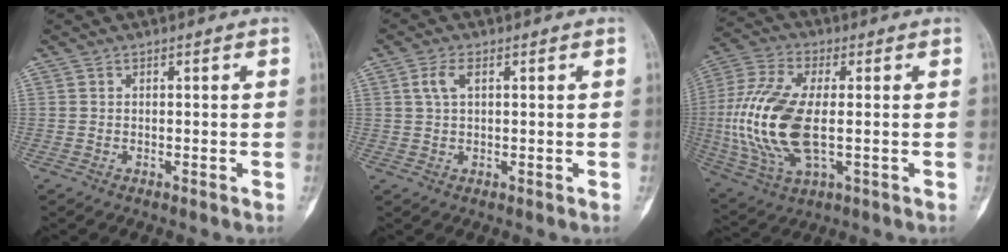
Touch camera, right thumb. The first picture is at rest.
{"total": 3.2, "force": [1.0, 1.6, 2.6], "torque": [-0.060, 0.007, 0.021]}
{"total": 18.6, "force": [-0.9, 8.7, 16.4], "torque": [-0.367, -0.003, -0.010]}